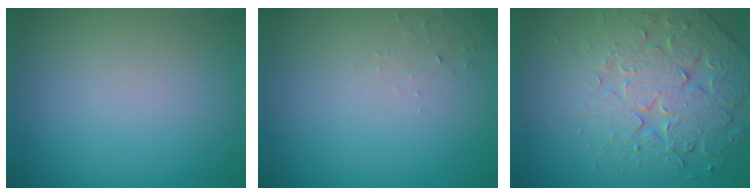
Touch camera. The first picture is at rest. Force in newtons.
{"total": 1.0, "press": 0.9, "slide": 0.1}
{"total": 5.8, "press": 5.2, "slide": 2.7}